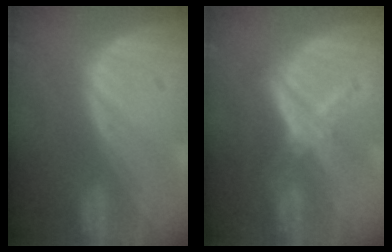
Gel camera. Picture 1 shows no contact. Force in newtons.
{"total": 5.7, "press": 5.4, "slide": 1.7}